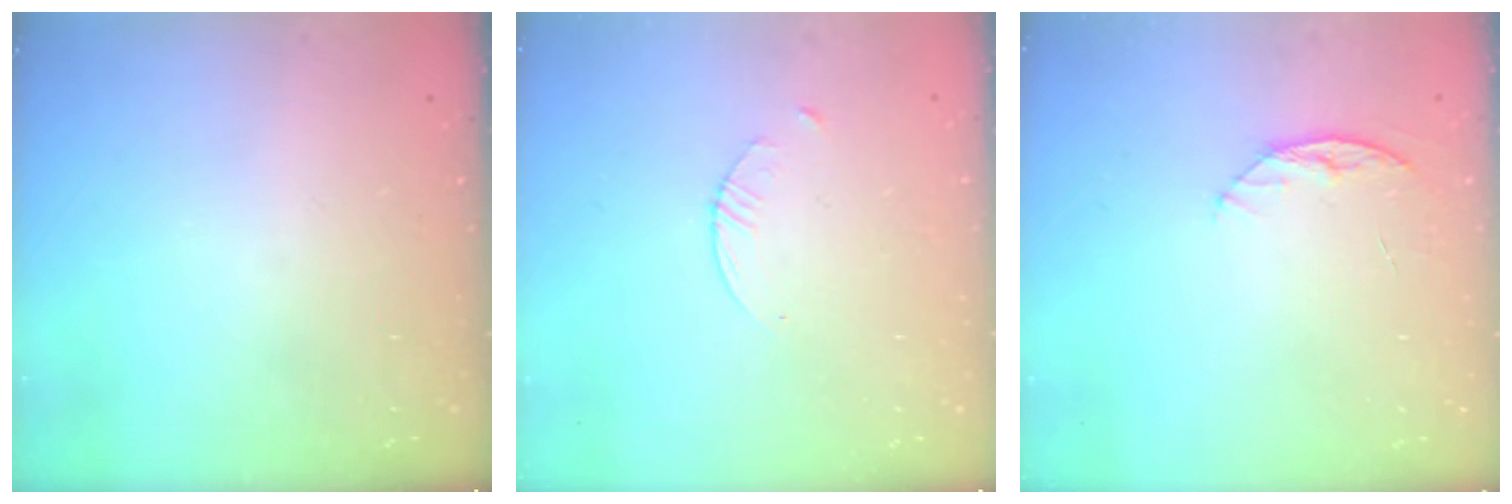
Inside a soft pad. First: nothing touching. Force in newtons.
{"total": 1.5, "press": 1.5, "slide": 0.2}
{"total": 5.6, "press": 5.6, "slide": 0.6}